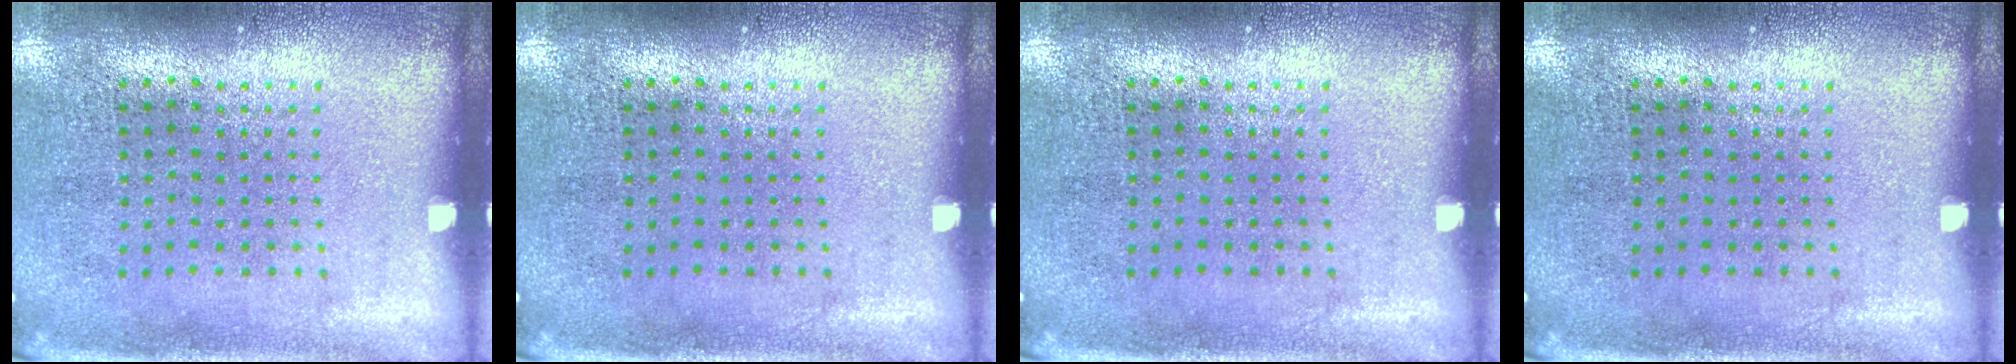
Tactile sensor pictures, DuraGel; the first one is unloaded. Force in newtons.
{"total": 0.0}
{"total": 0.0}
{"total": 0.0}